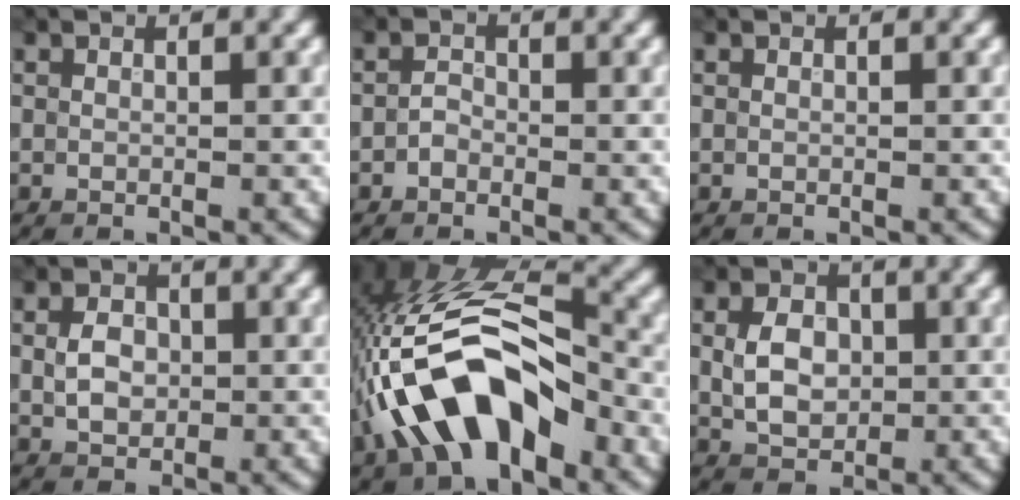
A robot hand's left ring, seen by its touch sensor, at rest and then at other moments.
{"total": 1.0, "force": [-0.5, 0.7, 0.5], "torque": [-0.011, 0.003, -0.014]}
{"total": 0.0}
{"total": 3.0, "force": [0.1, 2.2, 1.9], "torque": [-0.042, 0.003, 0.000]}
{"total": 11.3, "force": [-3.9, 5.8, 8.8], "torque": [-0.172, 0.020, -0.079]}
{"total": 4.0, "force": [0.2, 2.9, 2.7], "torque": [-0.056, 0.001, 0.000]}